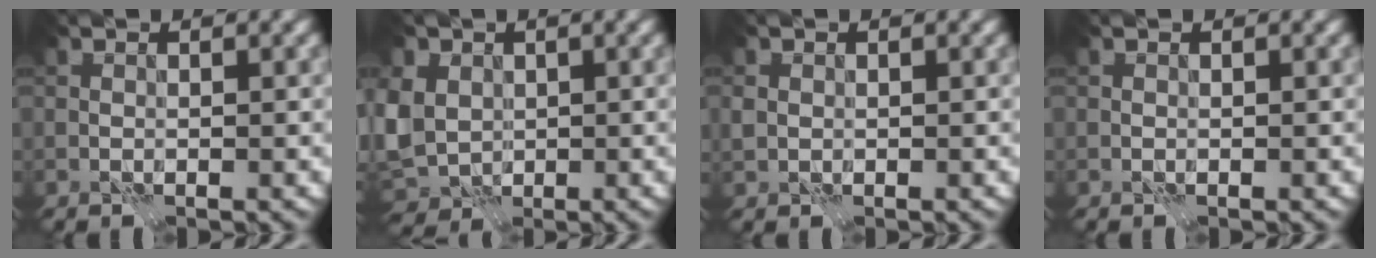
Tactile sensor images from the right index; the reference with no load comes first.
{"total": 7.1, "force": [0.3, 5.8, 4.1], "torque": [-0.106, -0.002, -0.003]}
{"total": 0.9, "force": [0.2, 0.9, 0.3], "torque": [-0.007, 0.001, 0.003]}
{"total": 0.0}